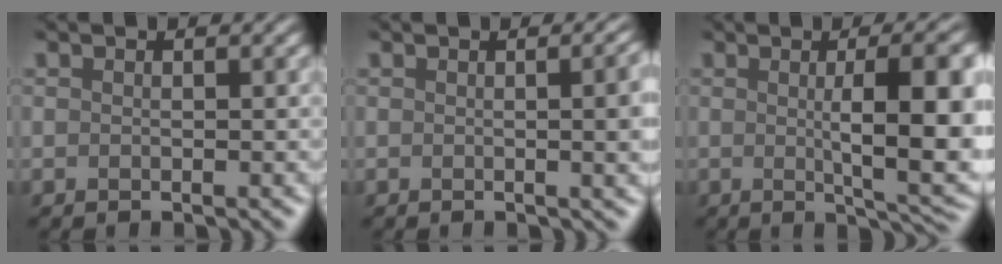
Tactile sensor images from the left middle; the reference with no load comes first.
{"total": 5.4, "force": [0.0, 2.4, 4.9], "torque": [-0.025, 0.022, -0.008]}
{"total": 9.4, "force": [0.1, 2.0, 9.2], "torque": [-0.117, 0.004, 0.017]}